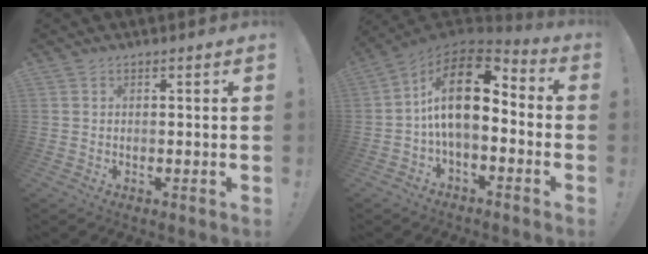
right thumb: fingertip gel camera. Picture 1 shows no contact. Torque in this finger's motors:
{"motor_torque": [0.26, 0.77, 1.25, -1.02, 0.18]}